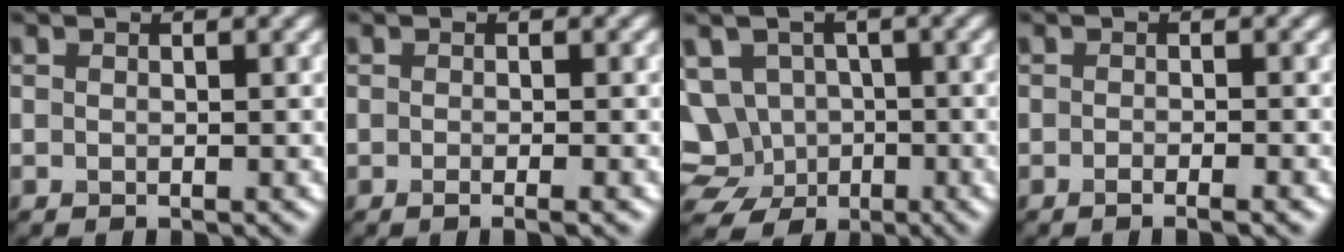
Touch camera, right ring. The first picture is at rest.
{"total": 1.8, "force": [-0.6, 0.5, 1.6], "torque": [-0.017, -0.005, -0.012]}
{"total": 8.8, "force": [-2.3, 7.8, 3.6], "torque": [-0.053, -0.003, -0.062]}
{"total": 1.8, "force": [-0.9, 0.4, 1.4], "torque": [-0.015, 0.000, -0.016]}